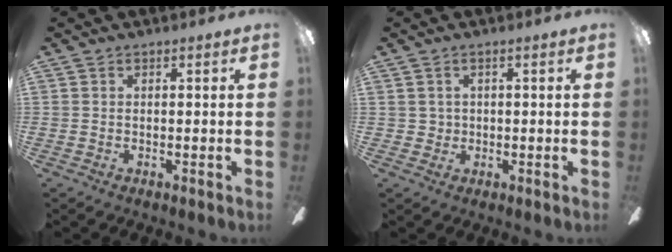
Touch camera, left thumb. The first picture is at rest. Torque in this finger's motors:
{"motor_torque": [0.24, -0.22, -0.40, 0.16, 0.00]}